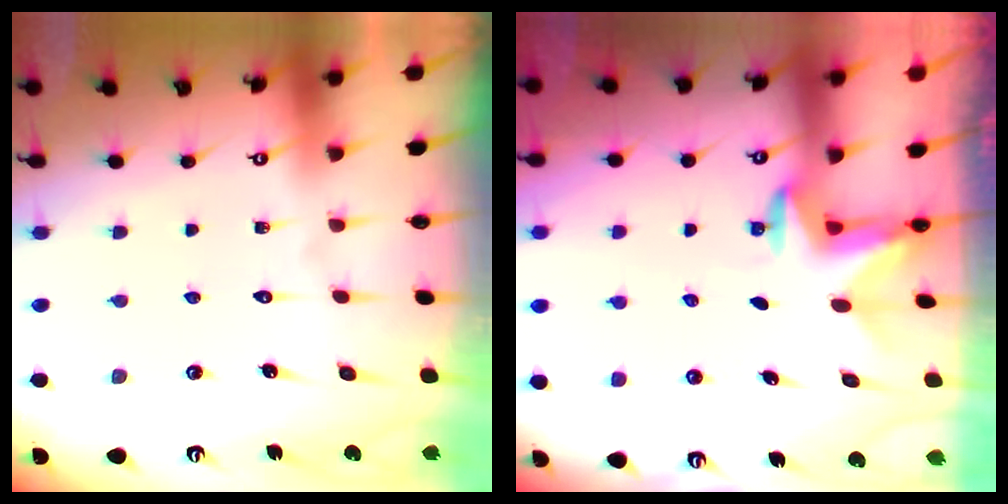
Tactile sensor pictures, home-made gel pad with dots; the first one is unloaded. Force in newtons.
{"total": 3.0, "press": 2.9, "slide": 0.7}